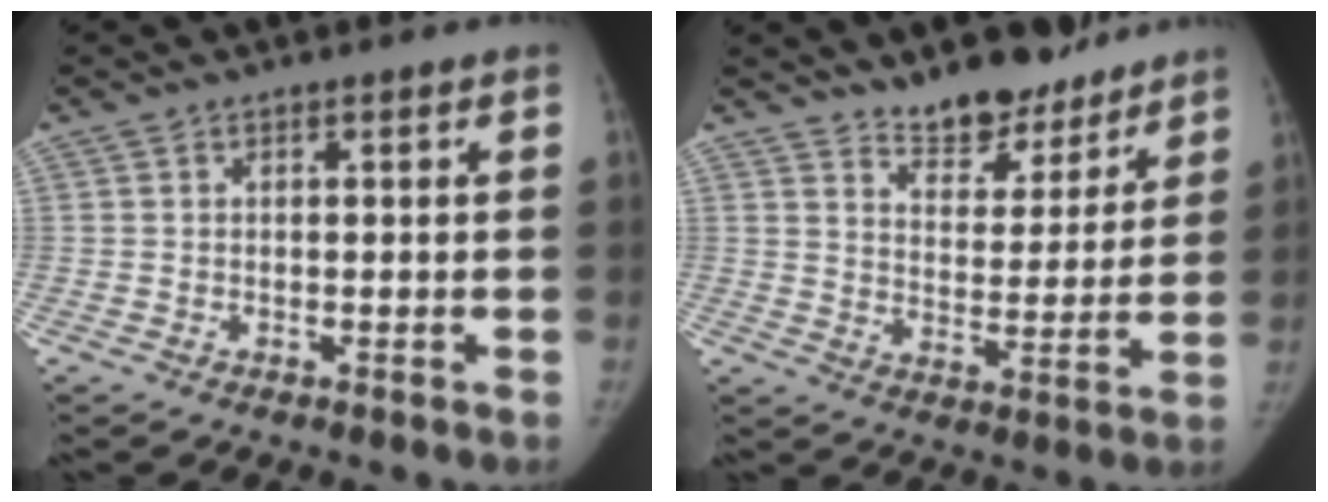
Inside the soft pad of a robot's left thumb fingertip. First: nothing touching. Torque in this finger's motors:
{"motor_torque": [0.07, 0.03, 0.24, -0.01, 0.00]}